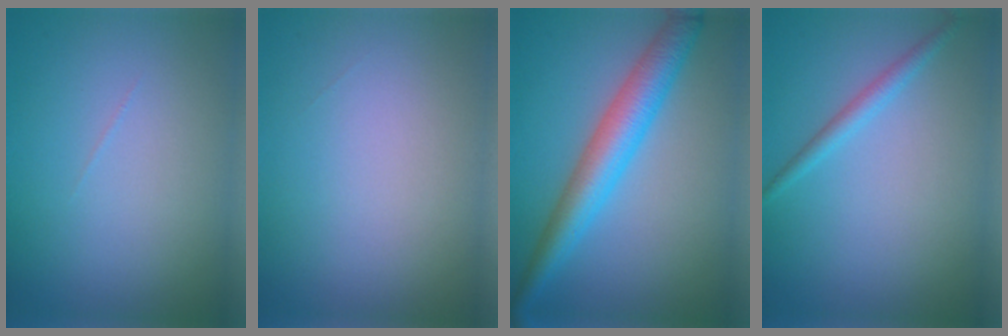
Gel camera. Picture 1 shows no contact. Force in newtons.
{"total": 0.0}
{"total": 5.5, "press": 5.5, "slide": 0.1}
{"total": 1.6, "press": 1.6, "slide": 0.1}